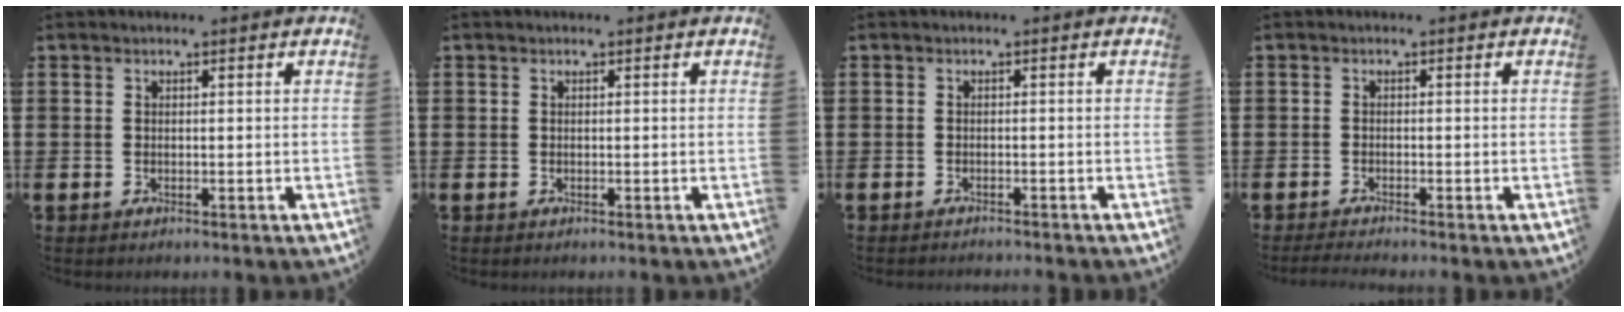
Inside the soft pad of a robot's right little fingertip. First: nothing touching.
{"total": 0.0}
{"total": 0.6, "force": [-0.6, -0.2, -0.1], "torque": [0.002, -0.001, -0.013]}
{"total": 1.1, "force": [-0.9, 0.0, 0.7], "torque": [-0.010, -0.002, -0.017]}